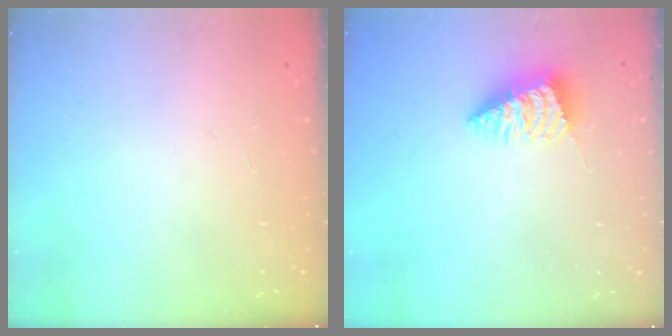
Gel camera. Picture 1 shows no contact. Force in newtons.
{"total": 2.6, "press": 2.6, "slide": 0.1}